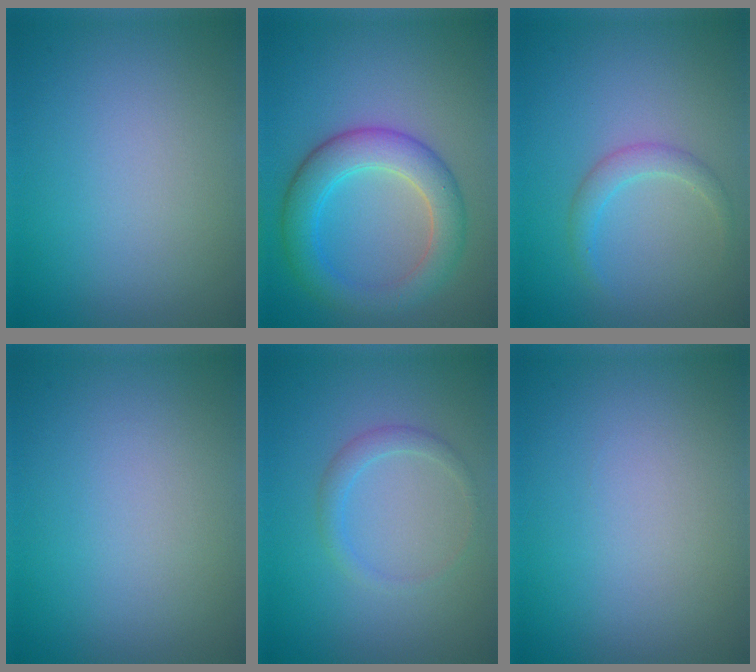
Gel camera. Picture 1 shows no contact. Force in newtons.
{"total": 5.4, "press": 5.4, "slide": 0.1}
{"total": 1.7, "press": 1.7, "slide": 0.2}
{"total": 0.0}
{"total": 1.5, "press": 1.5, "slide": 0.1}
{"total": 0.0}